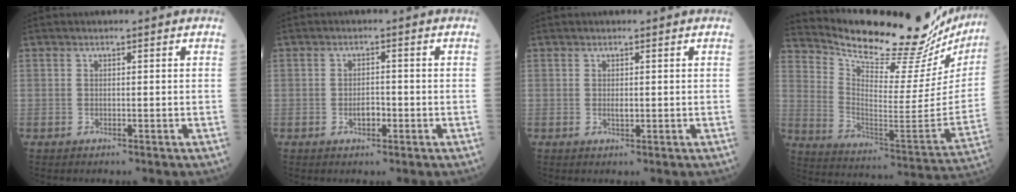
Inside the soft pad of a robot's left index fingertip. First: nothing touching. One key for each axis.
{"total": 2.0, "fx": -0.7, "fy": 1.0, "fz": 1.6, "tx": -0.025, "ty": 0.004, "tz": -0.011}
{"total": 0.9, "fx": 0.2, "fy": 0.4, "fz": 0.8, "tx": -0.018, "ty": -0.002, "tz": 0.004}
{"total": 28.4, "fx": 26.1, "fy": 4.7, "fz": 10.2, "tx": -0.176, "ty": -0.100, "tz": 0.351}